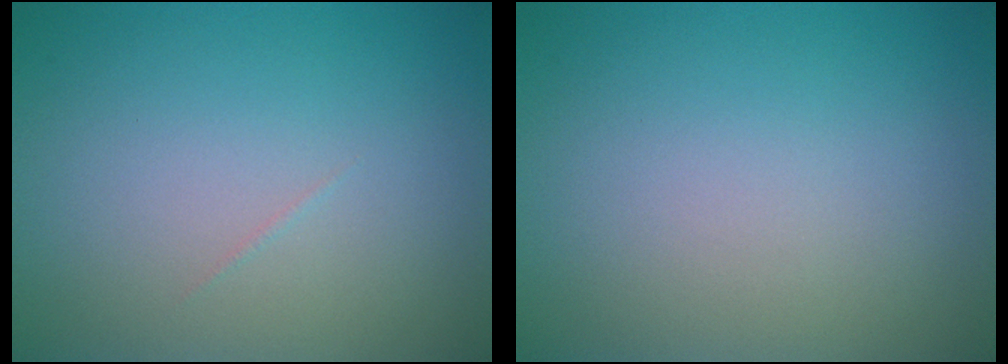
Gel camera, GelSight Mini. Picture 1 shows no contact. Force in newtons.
{"total": 0.0}